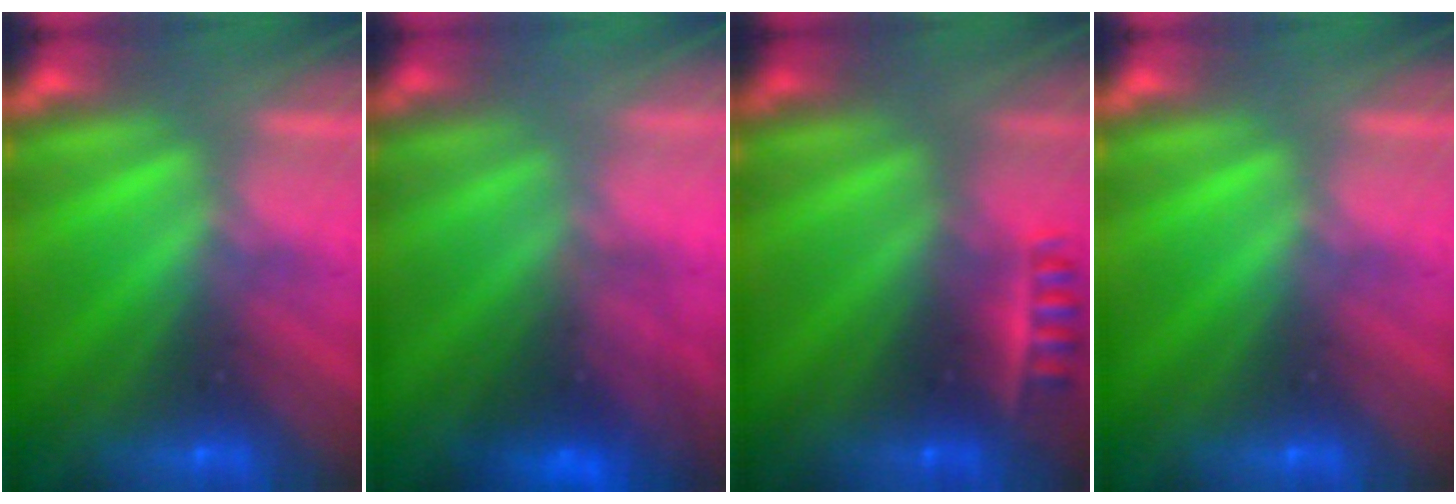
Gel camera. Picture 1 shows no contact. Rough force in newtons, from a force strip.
{"total": 2.3}
{"total": 2.3}
{"total": 0.0}